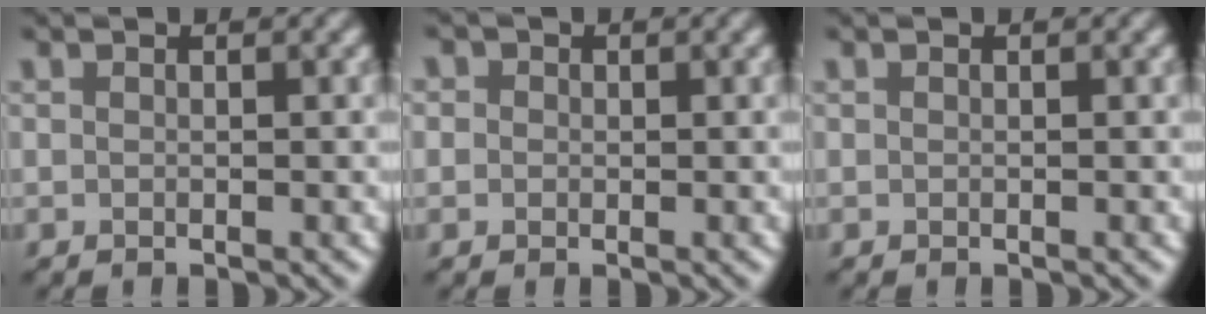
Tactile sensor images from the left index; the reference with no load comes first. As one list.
[{"total": 2.3, "force": [1.0, 1.8, 0.9], "torque": [-0.006, 0.013, -0.006]}, {"total": 0.0}]